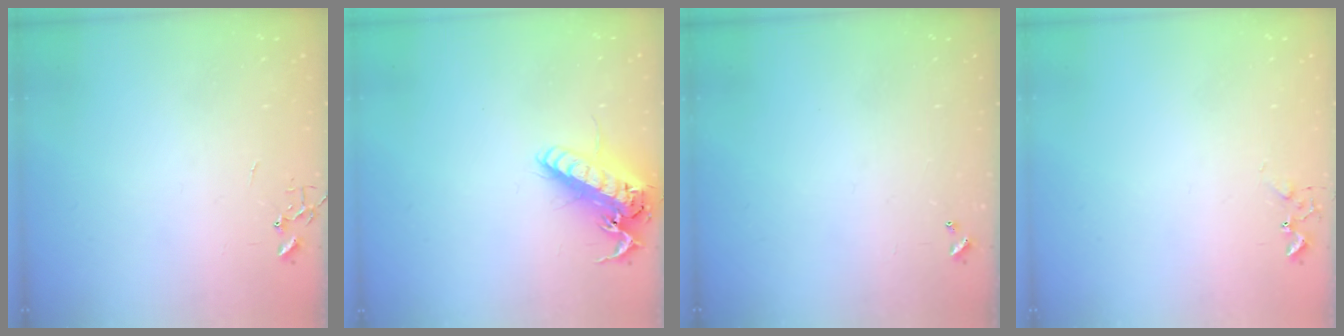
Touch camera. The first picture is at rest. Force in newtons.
{"total": 17.4, "press": 17.1, "slide": 3.3}
{"total": 0.0}
{"total": 5.2, "press": 5.2, "slide": 0.6}